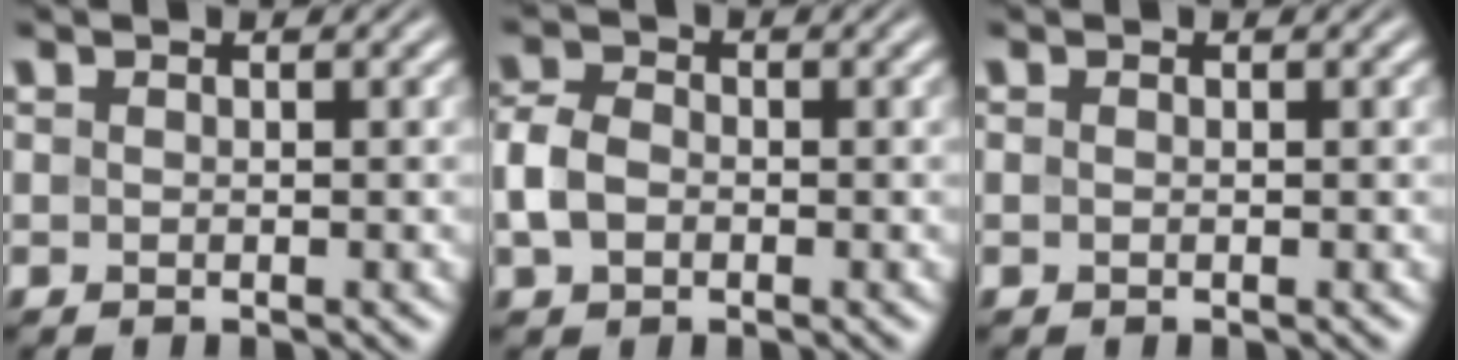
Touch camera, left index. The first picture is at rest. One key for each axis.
{"total": 3.5, "fx": -0.7, "fy": 2.6, "fz": 2.3, "tx": -0.055, "ty": 0.004, "tz": -0.022}
{"total": 0.0}